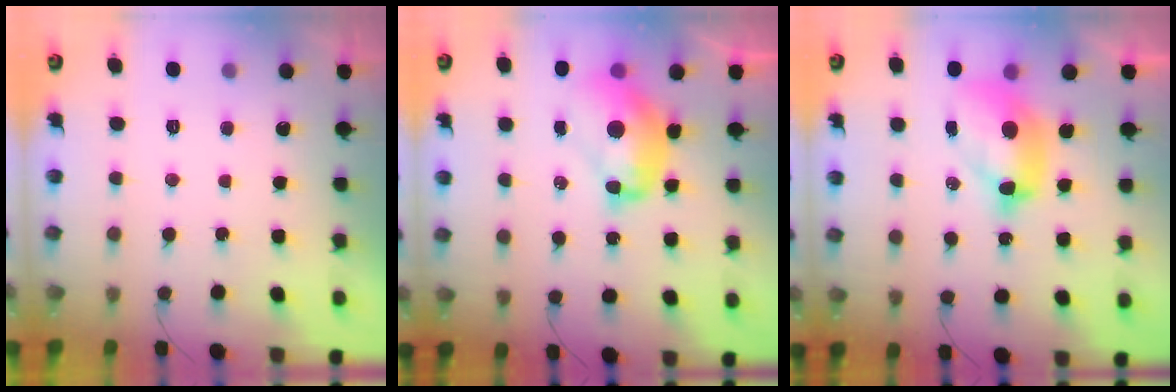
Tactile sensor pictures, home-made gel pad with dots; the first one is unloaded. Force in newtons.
{"total": 12.3, "press": 12.2, "slide": 1.1}
{"total": 11.1, "press": 11.0, "slide": 1.2}